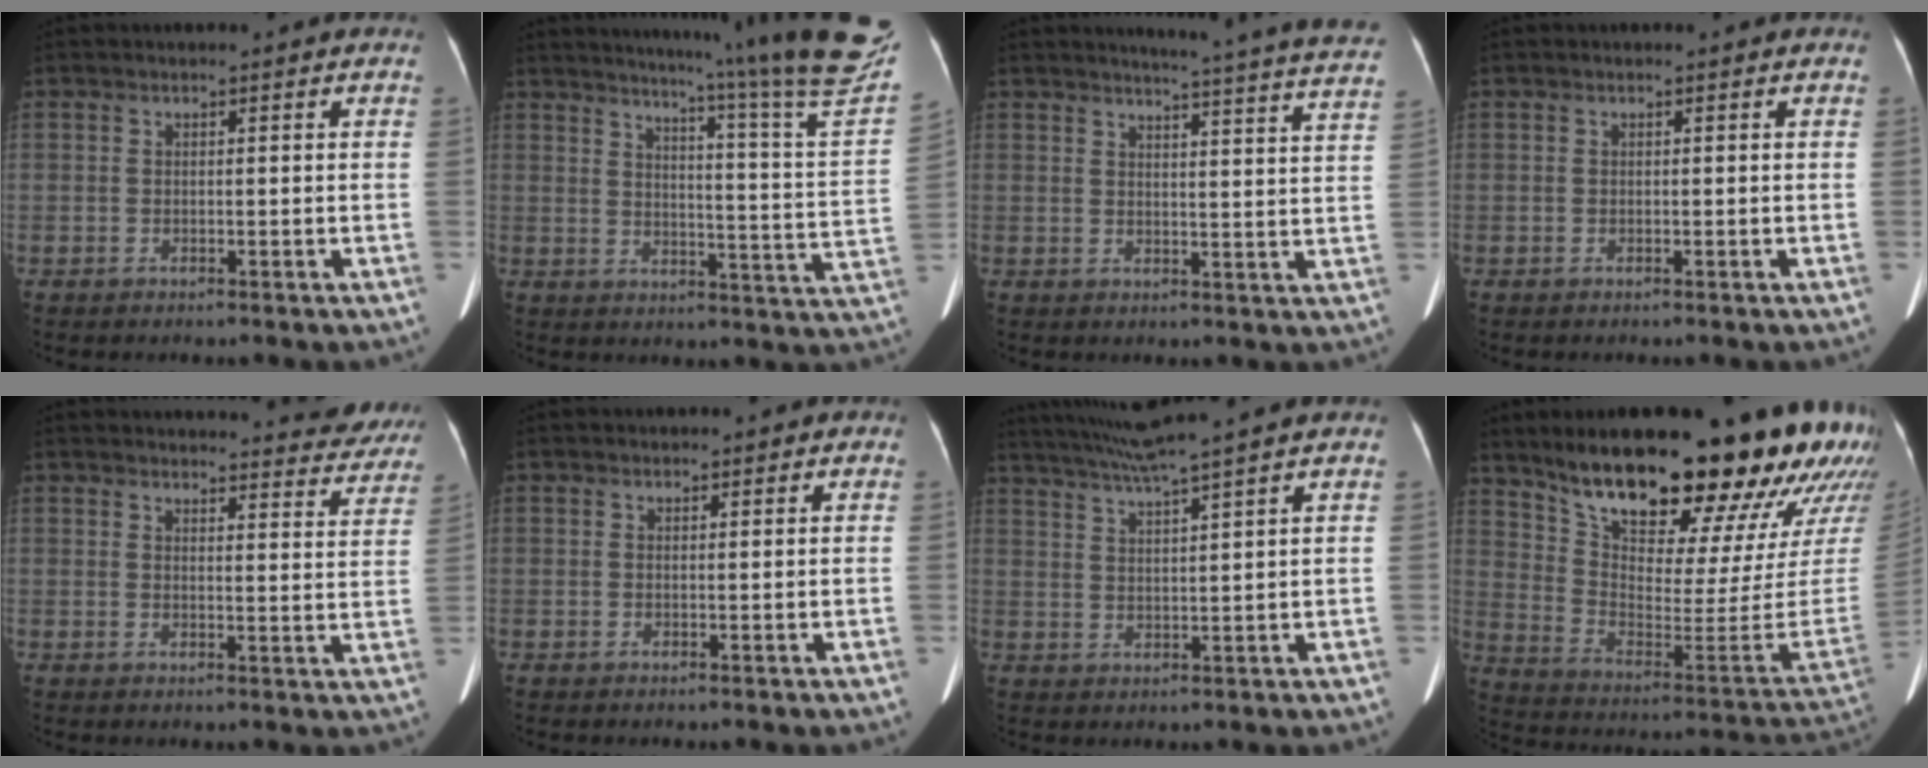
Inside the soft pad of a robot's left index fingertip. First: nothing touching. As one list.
[{"total": 25.9, "force": [21.5, -1.7, 14.3], "torque": [-0.206, -0.096, 0.258]}, {"total": 21.5, "force": [20.3, -1.0, 6.7], "torque": [-0.091, -0.108, 0.217]}, {"total": 0.0}, {"total": 20.0, "force": [18.9, 4.0, 5.4], "torque": [-0.056, -0.046, 0.208]}, {"total": 1.1, "force": [0.6, 0.7, 0.6], "torque": [-0.006, -0.005, 0.005]}, {"total": 8.0, "force": [6.7, -2.3, 3.6], "torque": [-0.070, -0.008, 0.116]}, {"total": 31.5, "force": [23.1, 5.2, 20.8], "torque": [-0.297, -0.080, 0.329]}]